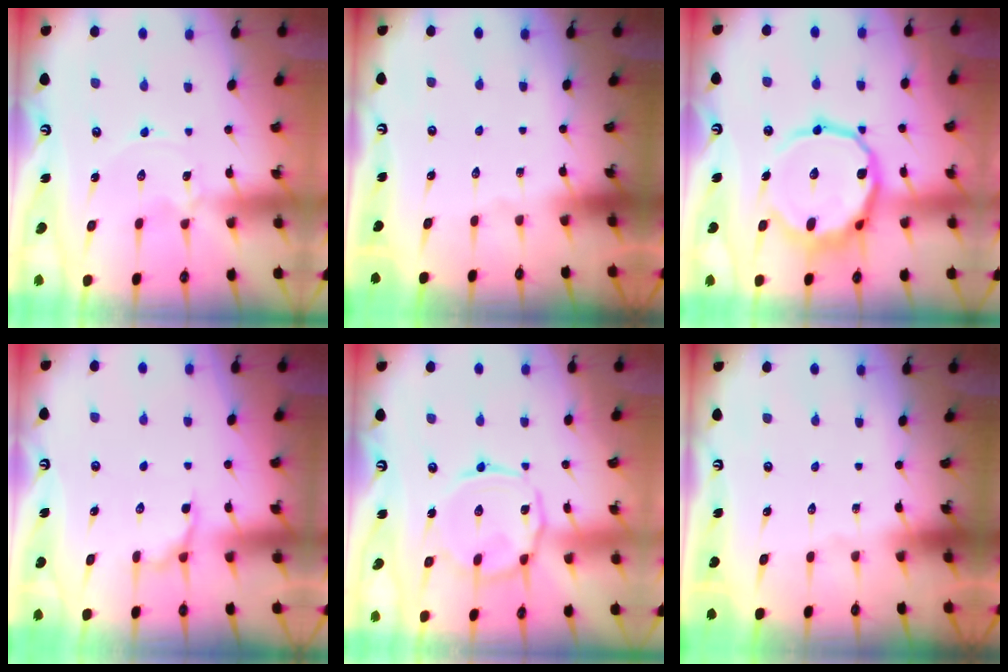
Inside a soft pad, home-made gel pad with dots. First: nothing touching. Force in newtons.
{"total": 0.0}
{"total": 16.4, "press": 16.3, "slide": 1.9}
{"total": 6.0, "press": 5.5, "slide": 2.4}
{"total": 10.3, "press": 10.3, "slide": 0.8}
{"total": 0.0}